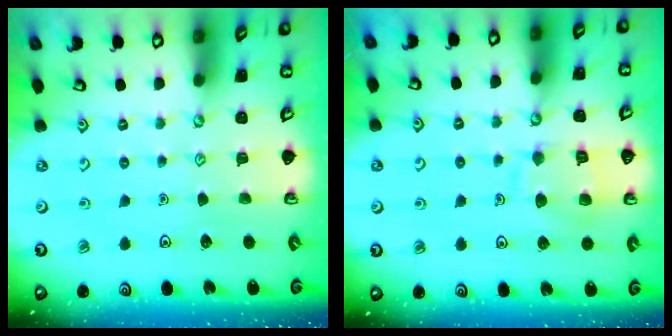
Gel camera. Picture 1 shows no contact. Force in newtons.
{"total": 10.7, "press": 10.6, "slide": 1.1}